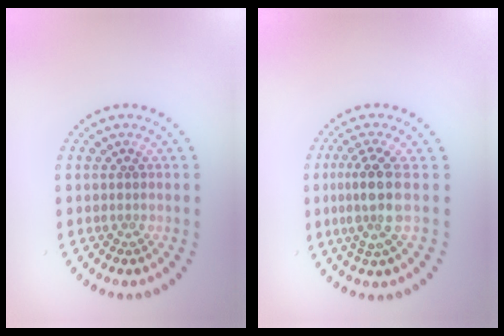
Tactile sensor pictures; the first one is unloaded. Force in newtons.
{"total": 3.6, "press": 2.8, "slide": 2.3}